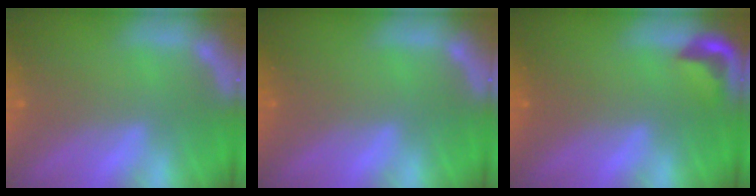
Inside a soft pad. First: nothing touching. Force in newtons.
{"total": 0.0}
{"total": 2.4}